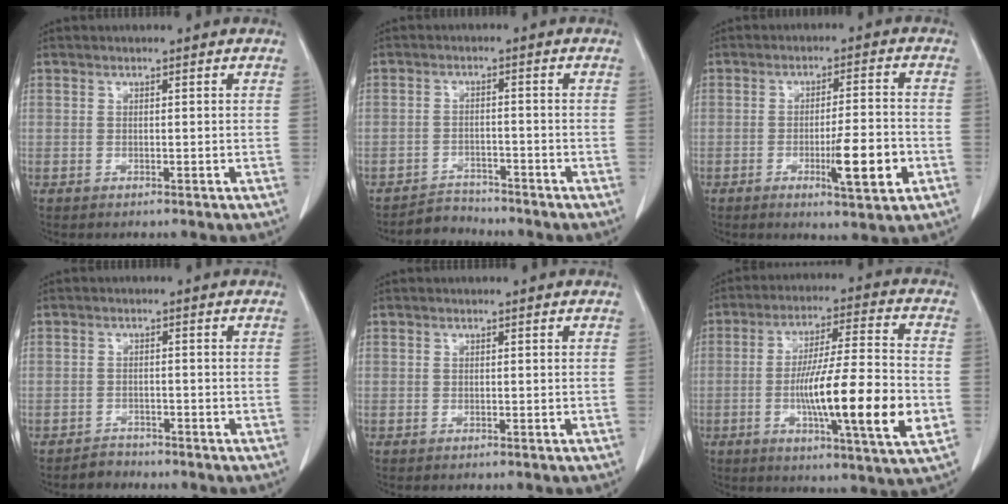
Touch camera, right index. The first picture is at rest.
{"total": 3.4, "force": [-3.1, 0.8, -1.0], "torque": [0.018, -0.004, -0.053]}
{"total": 8.4, "force": [-3.0, 0.8, 7.8], "torque": [-0.118, -0.010, -0.043]}
{"total": 1.8, "force": [-1.6, 0.7, -0.5], "torque": [0.011, 0.000, -0.029]}
{"total": 0.0}
{"total": 17.6, "force": [-3.6, 0.7, 17.2], "torque": [-0.282, -0.013, -0.062]}